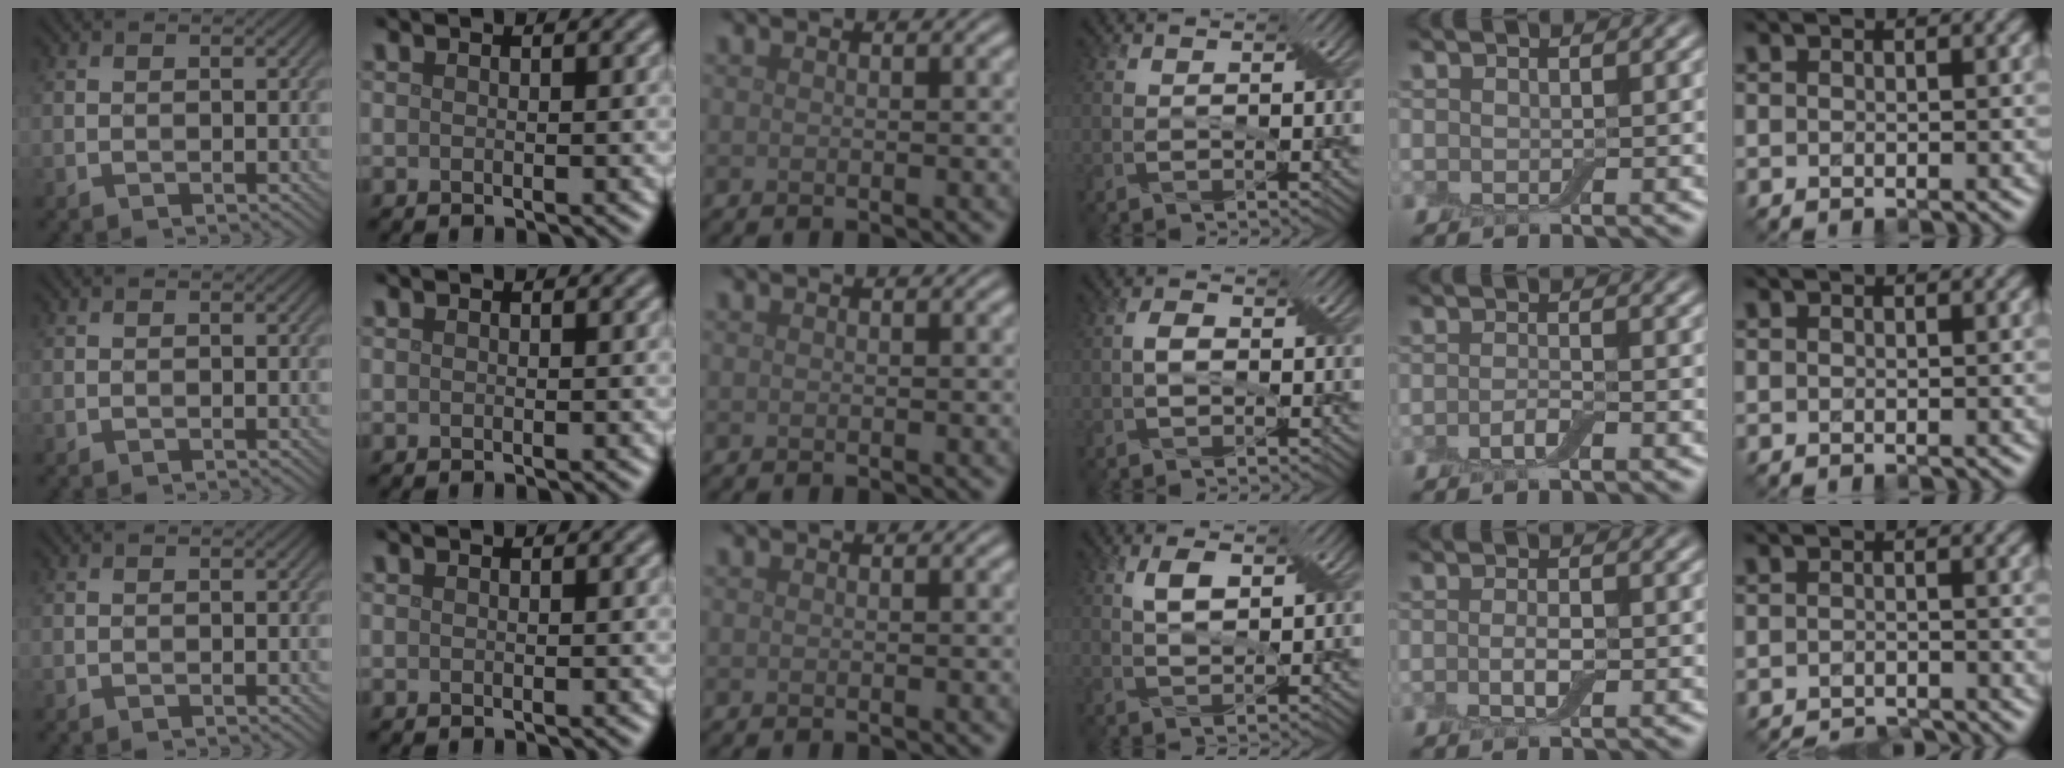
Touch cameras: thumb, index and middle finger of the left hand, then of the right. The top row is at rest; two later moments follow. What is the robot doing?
{"motion": "fold", "object": "apron"}